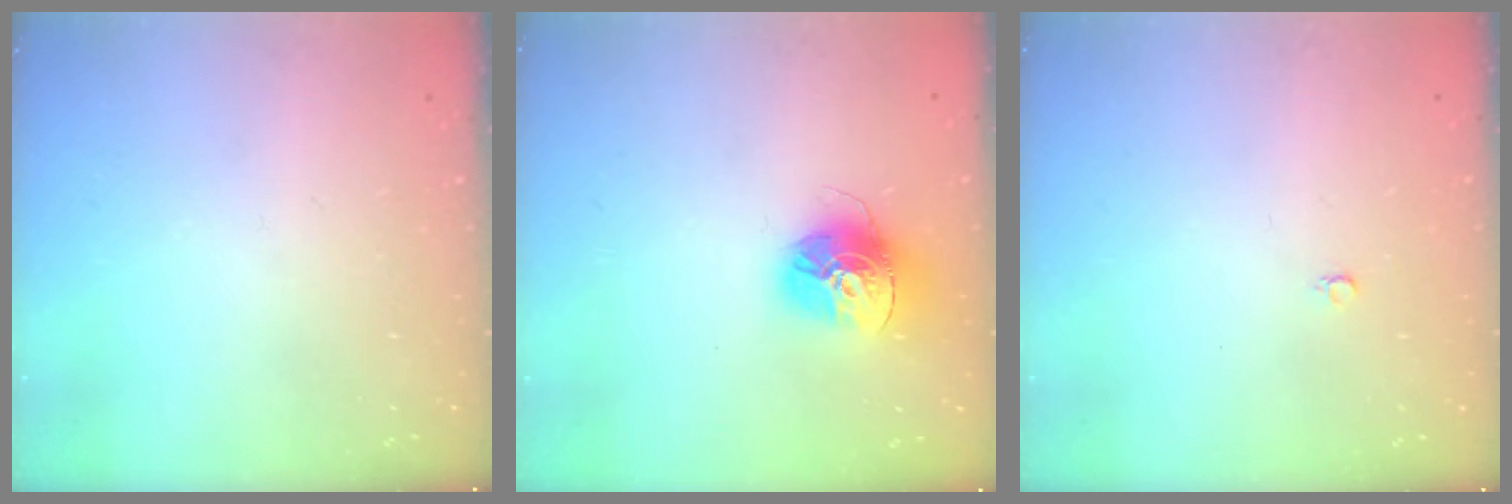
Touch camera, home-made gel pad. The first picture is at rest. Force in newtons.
{"total": 15.3, "press": 15.2, "slide": 1.4}
{"total": 2.4, "press": 2.4, "slide": 0.2}